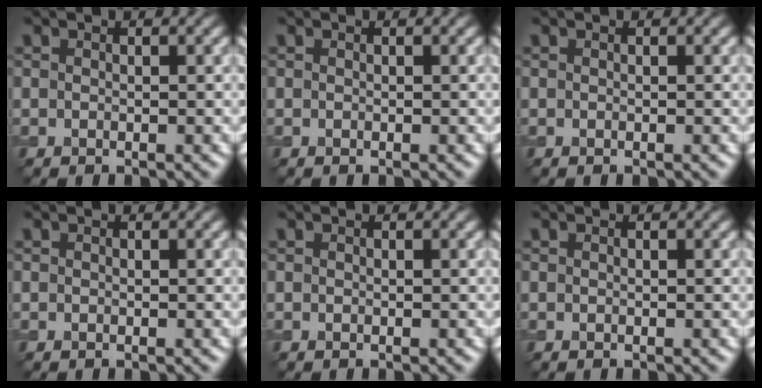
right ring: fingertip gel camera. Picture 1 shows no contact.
{"total": 0.0}
{"total": 0.0}
{"total": 0.0}
{"total": 0.0}
{"total": 0.0}